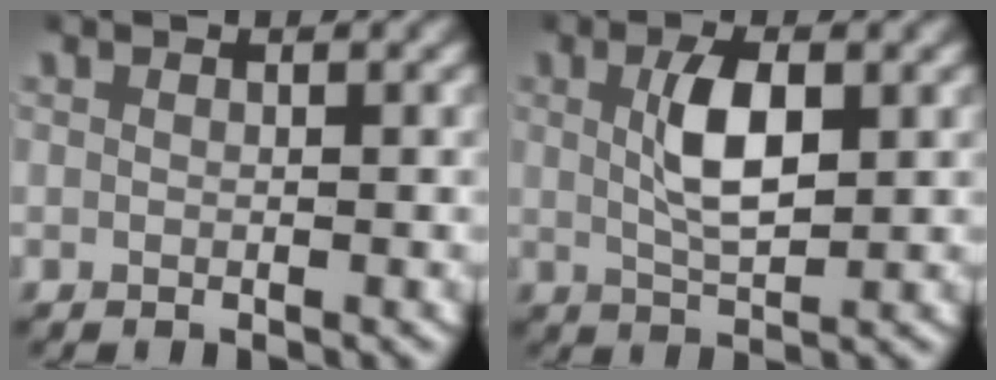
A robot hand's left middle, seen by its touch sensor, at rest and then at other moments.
{"total": 3.9, "force": [0.8, 1.4, 3.6], "torque": [-0.069, -0.004, 0.016]}